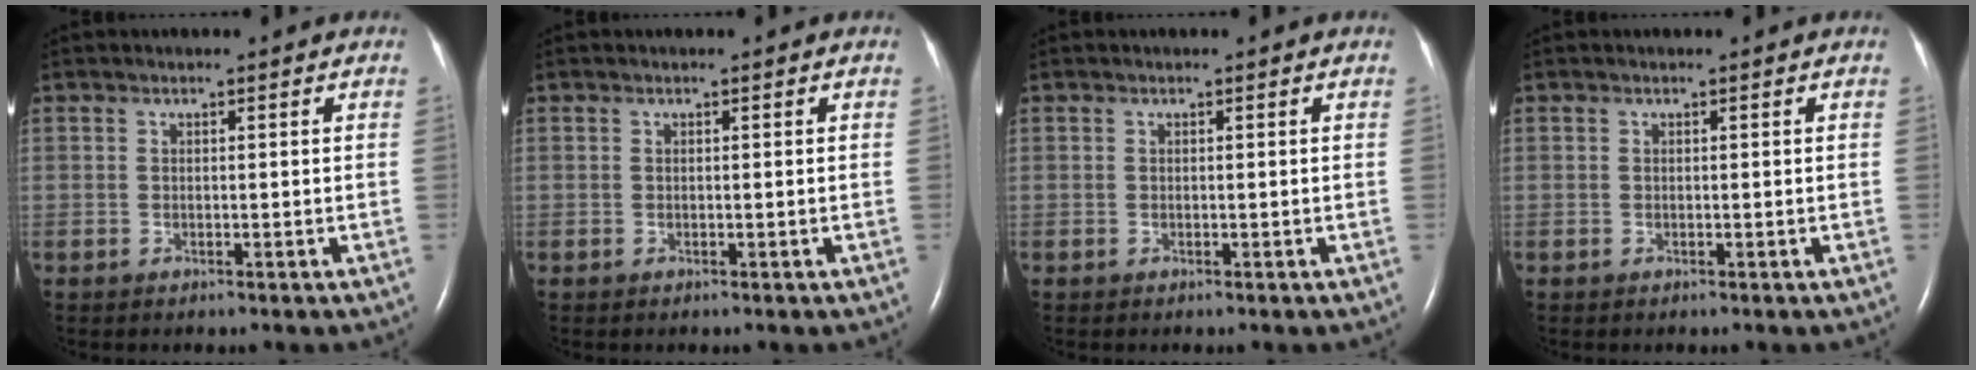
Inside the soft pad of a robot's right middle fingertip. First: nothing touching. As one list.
[{"total": 0.0}, {"total": 0.0}, {"total": 0.0}]